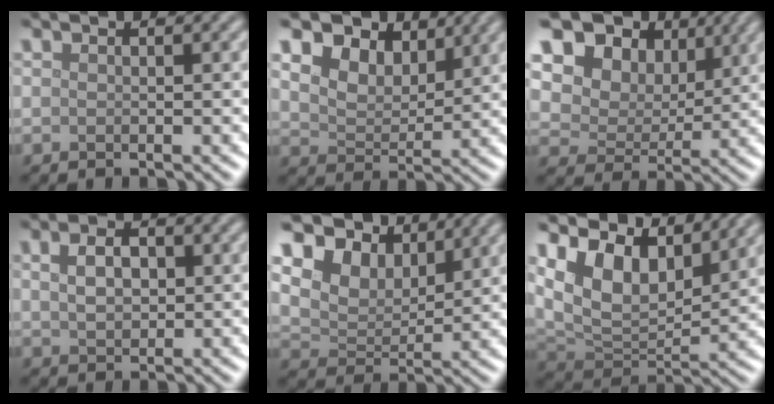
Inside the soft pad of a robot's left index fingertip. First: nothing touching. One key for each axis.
{"total": 7.1, "fx": 4.6, "fy": 4.3, "fz": 3.3, "tx": -0.085, "ty": 0.006, "tz": 0.078}
{"total": 12.7, "fx": 6.6, "fy": 8.8, "fz": 6.3, "tx": -0.121, "ty": 0.019, "tz": 0.121}
{"total": 3.7, "fx": 1.0, "fy": 2.3, "fz": 2.6, "tx": -0.050, "ty": 0.007, "tz": 0.014}
{"total": 8.4, "fx": 5.9, "fy": 4.7, "fz": 3.8, "tx": -0.093, "ty": 0.003, "tz": 0.092}
{"total": 9.3, "fx": 5.3, "fy": 4.8, "fz": 5.8, "tx": -0.120, "ty": 0.001, "tz": 0.091}